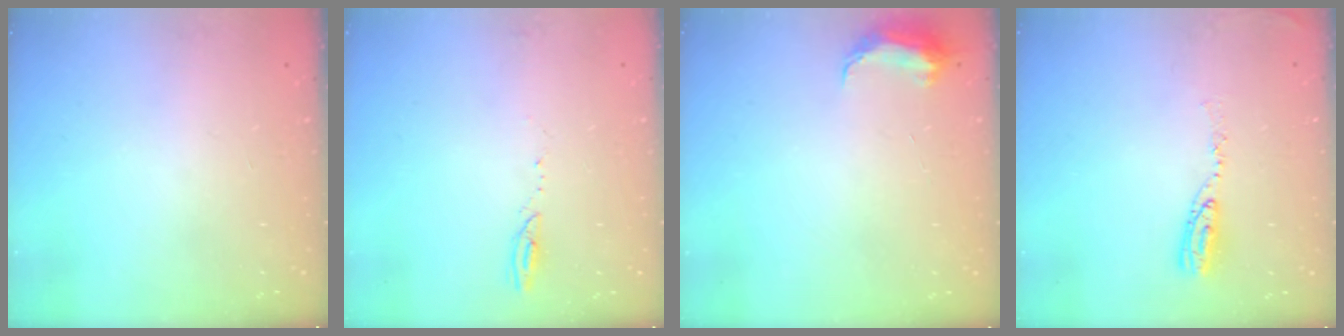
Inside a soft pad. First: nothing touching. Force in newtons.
{"total": 3.3, "press": 3.3, "slide": 0.4}
{"total": 7.0, "press": 6.9, "slide": 0.6}
{"total": 6.8, "press": 6.8, "slide": 0.6}